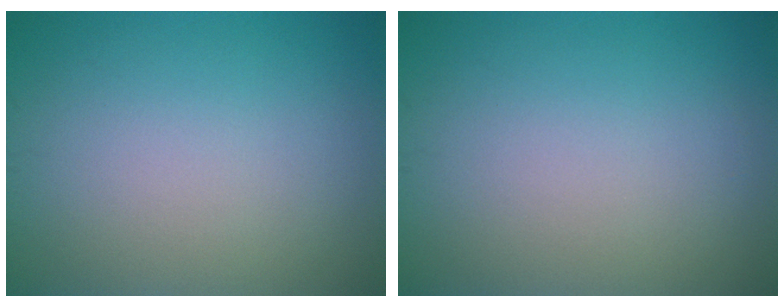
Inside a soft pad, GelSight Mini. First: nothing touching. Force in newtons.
{"total": 0.0}